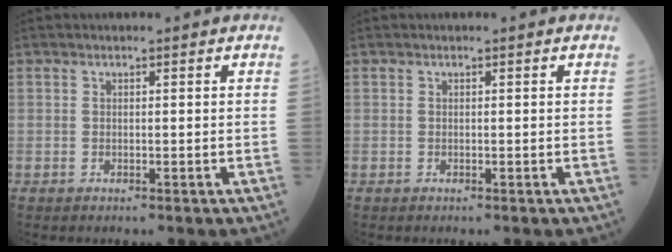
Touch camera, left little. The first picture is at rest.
{"total": 0.0}